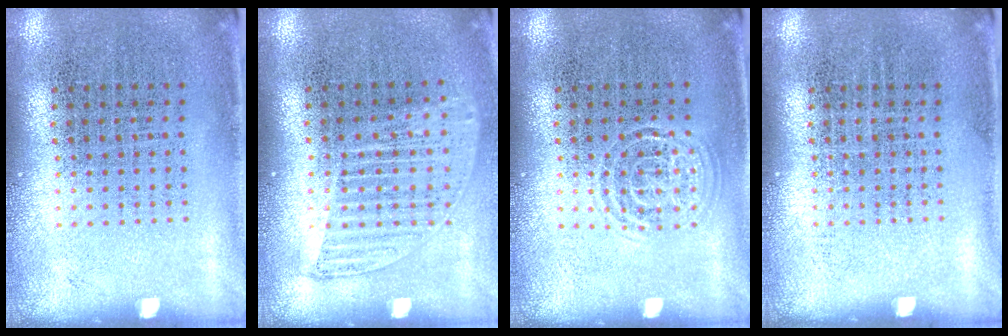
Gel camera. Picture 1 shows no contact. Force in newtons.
{"total": 1.3, "press": 1.1, "slide": 0.6}
{"total": 0.8, "press": 0.8, "slide": 0.1}
{"total": 0.0}